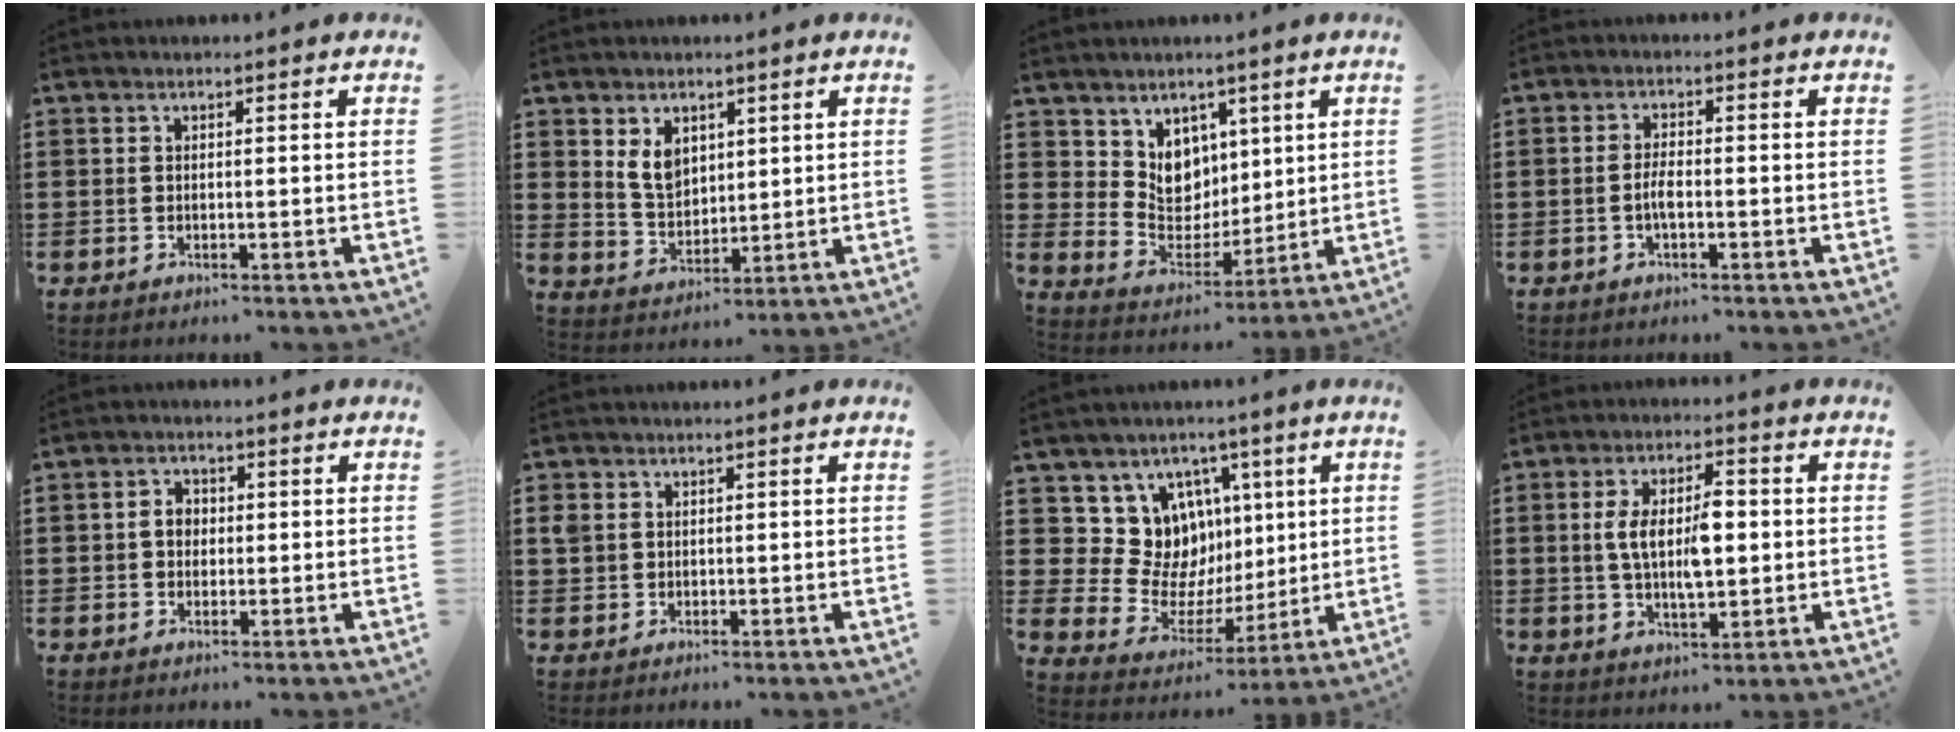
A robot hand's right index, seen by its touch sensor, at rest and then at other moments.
{"total": 5.3, "force": [2.5, 3.7, 2.9], "torque": [-0.063, 0.008, 0.044]}
{"total": 7.1, "force": [4.1, 5.7, 1.1], "torque": [-0.044, -0.026, 0.079]}
{"total": 2.8, "force": [-0.9, 0.6, 2.6], "torque": [-0.055, -0.004, -0.018]}
{"total": 2.7, "force": [0.0, 2.2, 1.7], "torque": [-0.038, 0.010, -0.002]}
{"total": 2.0, "force": [0.6, 1.8, 0.7], "torque": [-0.020, 0.008, 0.009]}
{"total": 11.1, "force": [3.6, 10.1, 3.1], "torque": [-0.077, -0.040, 0.075]}
{"total": 8.5, "force": [0.4, 3.5, 7.8], "torque": [-0.161, 0.006, 0.003]}